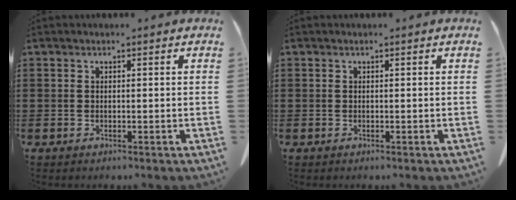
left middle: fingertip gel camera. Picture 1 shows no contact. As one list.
[{"total": 0.0}]